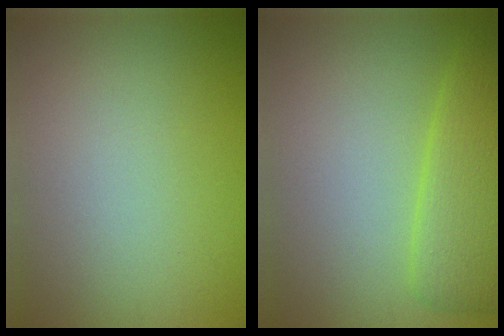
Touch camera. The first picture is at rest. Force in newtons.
{"total": 4.2, "press": 4.2, "slide": 0.1}